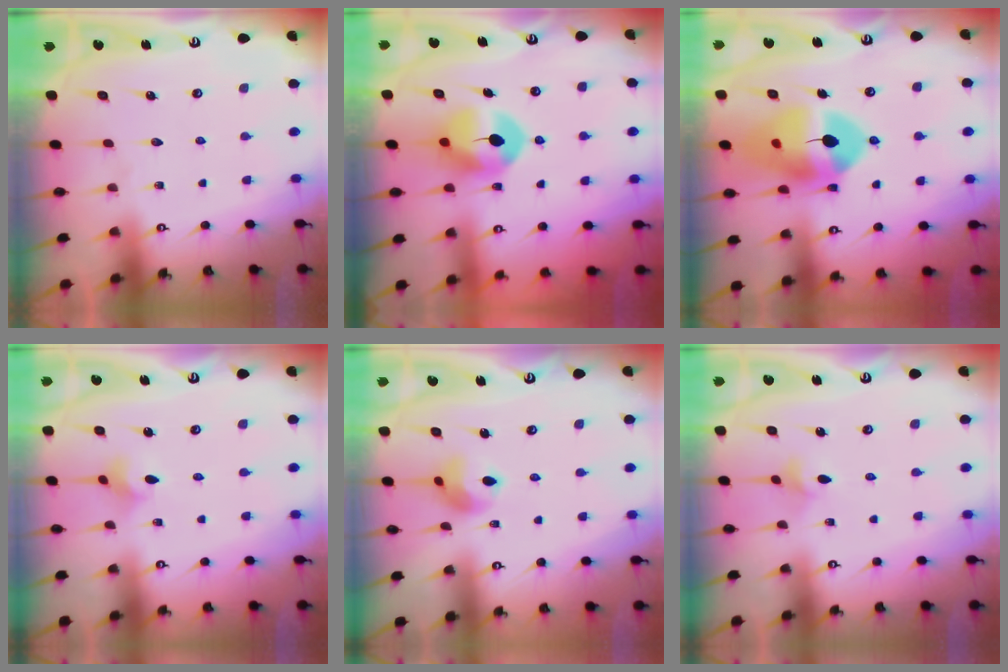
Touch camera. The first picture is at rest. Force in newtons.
{"total": 8.1, "press": 8.0, "slide": 1.4}
{"total": 15.4, "press": 15.2, "slide": 2.1}
{"total": 3.1, "press": 3.1, "slide": 0.6}
{"total": 8.5, "press": 8.5, "slide": 0.6}
{"total": 3.1, "press": 3.0, "slide": 0.6}